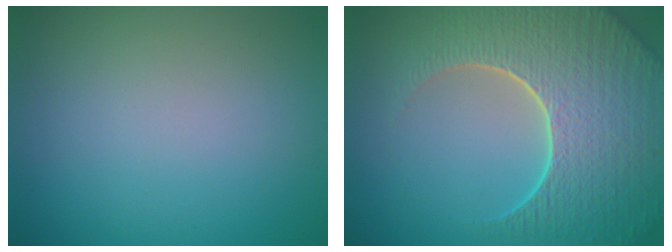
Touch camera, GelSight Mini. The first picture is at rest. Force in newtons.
{"total": 9.3, "press": 6.6, "slide": 6.5}